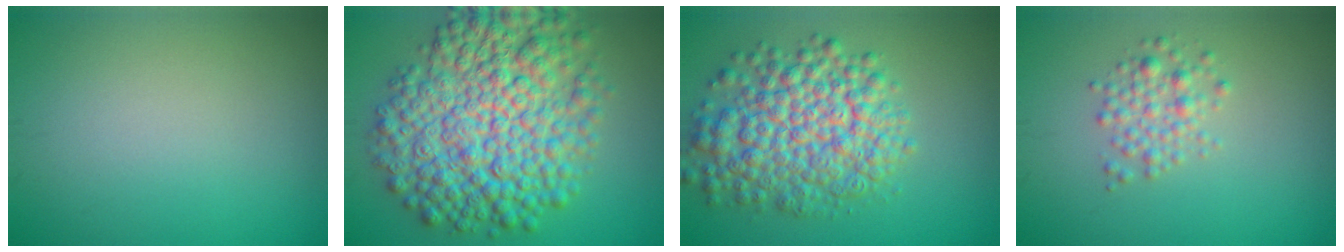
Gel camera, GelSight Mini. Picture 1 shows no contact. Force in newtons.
{"total": 11.6, "press": 11.6, "slide": 0.2}
{"total": 8.1, "press": 8.1, "slide": 0.2}
{"total": 2.1, "press": 2.1, "slide": 0.2}